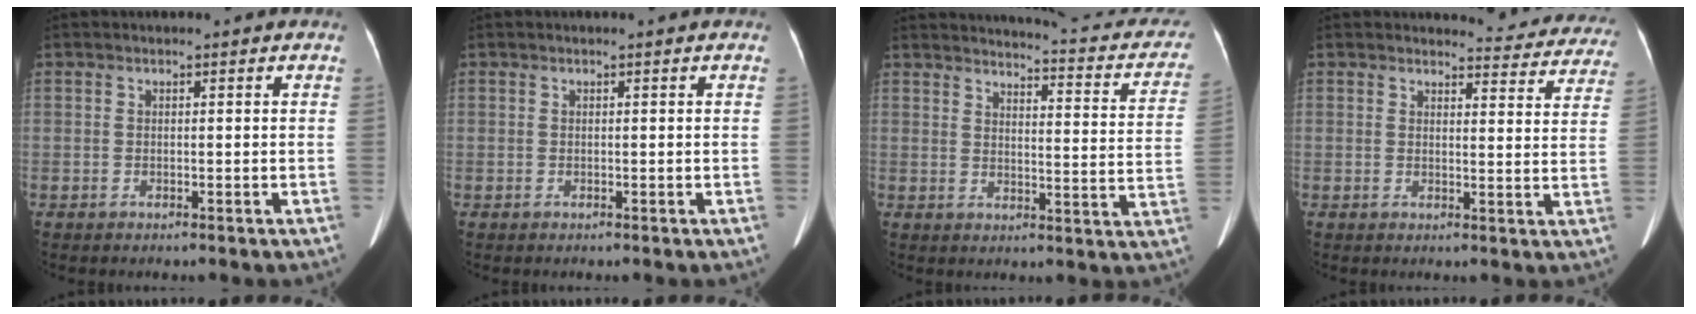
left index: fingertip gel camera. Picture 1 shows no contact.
{"total": 0.0}
{"total": 17.4, "force": [15.4, 3.9, 7.0], "torque": [-0.065, -0.028, 0.154]}
{"total": 10.3, "force": [10.0, 2.4, 0.6], "torque": [0.025, -0.039, 0.083]}